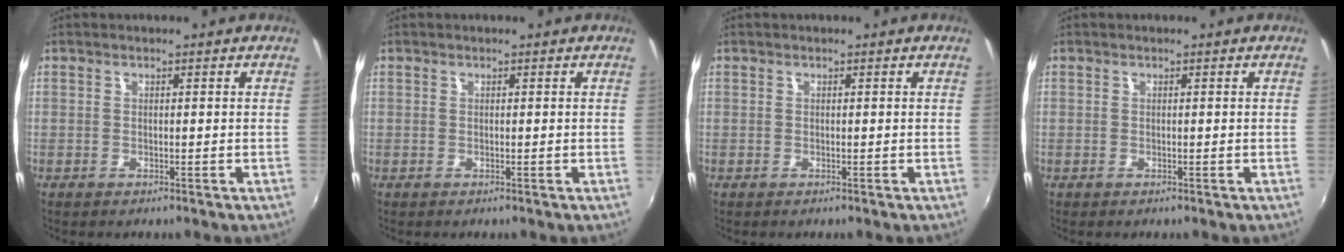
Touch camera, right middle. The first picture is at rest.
{"total": 0.0}
{"total": 0.0}
{"total": 0.0}